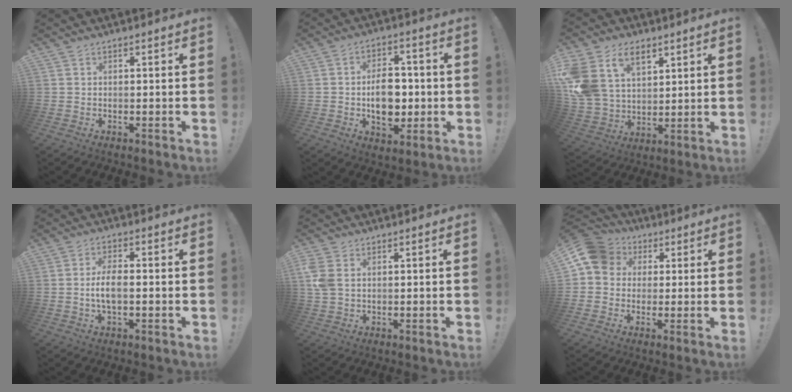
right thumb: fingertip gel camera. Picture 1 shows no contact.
{"total": 11.9, "force": [-0.9, 8.3, 8.5], "torque": [-0.112, 0.008, -0.013]}
{"total": 15.8, "force": [8.0, 10.7, 8.3], "torque": [-0.172, -0.043, 0.154]}
{"total": 6.0, "force": [-1.1, 2.5, 5.4], "torque": [-0.113, 0.000, -0.023]}
{"total": 4.5, "force": [1.1, 3.0, 3.2], "torque": [-0.075, 0.002, 0.022]}
{"total": 9.8, "force": [2.6, 8.6, 3.9], "torque": [-0.062, 0.004, 0.054]}